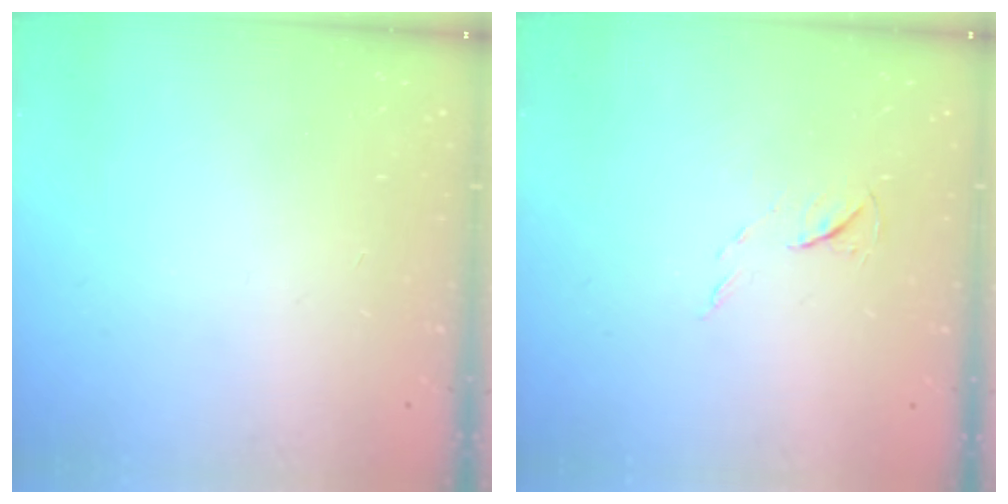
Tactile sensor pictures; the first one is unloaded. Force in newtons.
{"total": 4.6, "press": 4.6, "slide": 0.6}